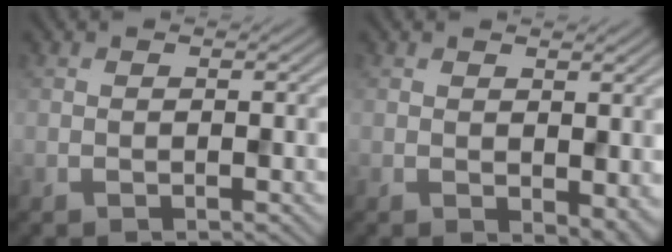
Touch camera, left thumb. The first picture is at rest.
{"total": 3.8, "force": [-0.4, 2.4, 3.0], "torque": [-0.045, -0.015, 0.001]}